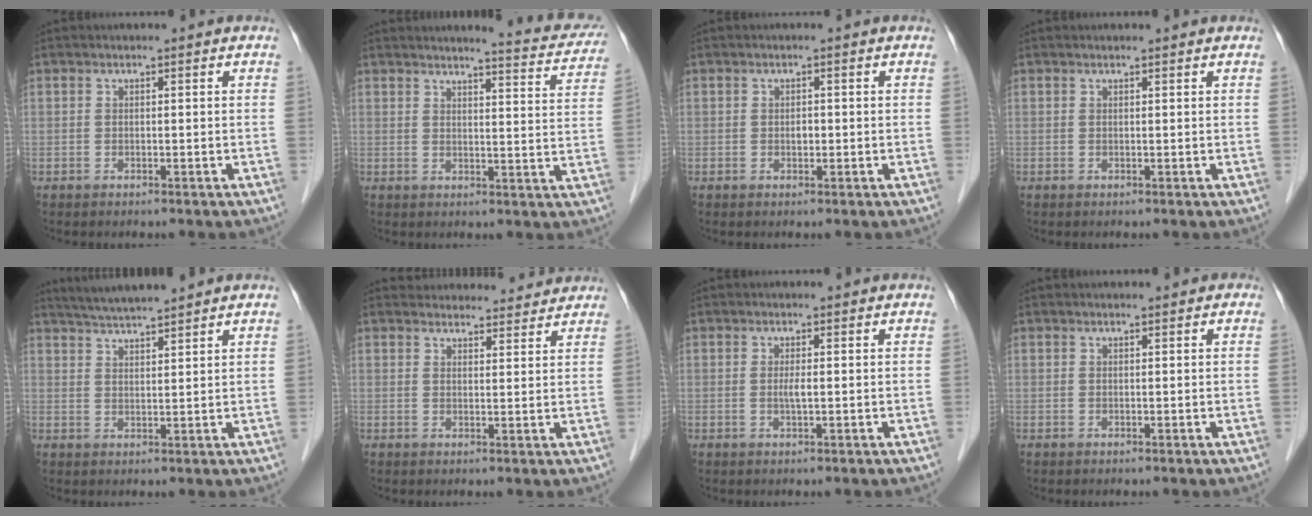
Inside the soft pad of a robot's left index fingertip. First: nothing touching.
{"total": 9.3, "force": [9.0, 0.7, 2.4], "torque": [-0.025, -0.025, 0.090]}
{"total": 1.0, "force": [-0.1, 0.6, 0.7], "torque": [-0.012, 0.002, -0.001]}
{"total": 1.1, "force": [1.1, 0.1, 0.2], "torque": [-0.009, 0.009, 0.016]}
{"total": 6.5, "force": [6.0, -0.5, 2.4], "torque": [-0.051, 0.021, 0.105]}
{"total": 10.4, "force": [10.0, 2.4, 1.1], "torque": [0.007, 0.018, 0.115]}
{"total": 1.2, "force": [0.1, 0.1, 1.2], "torque": [-0.029, -0.001, 0.001]}
{"total": 0.5, "force": [0.4, 0.3, 0.2], "torque": [-0.007, 0.002, 0.004]}